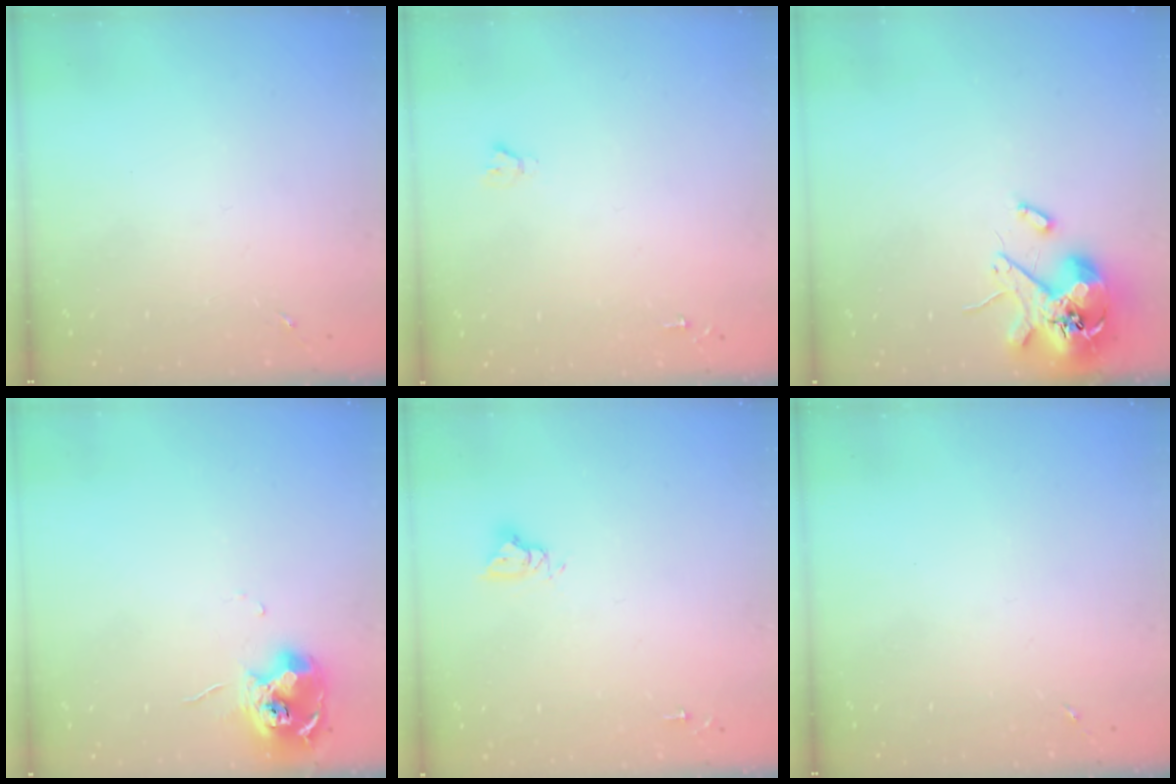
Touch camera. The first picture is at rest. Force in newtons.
{"total": 1.9, "press": 1.9, "slide": 0.2}
{"total": 12.7, "press": 12.6, "slide": 1.9}
{"total": 11.7, "press": 11.6, "slide": 1.0}
{"total": 4.9, "press": 4.9, "slide": 0.3}
{"total": 0.0}